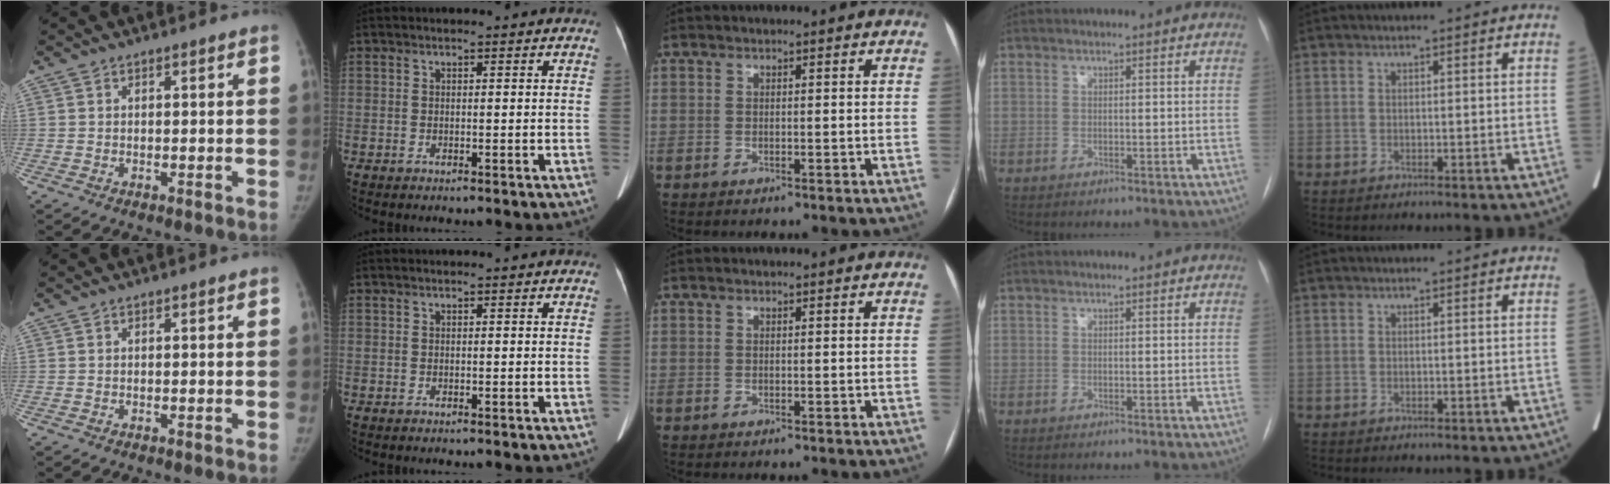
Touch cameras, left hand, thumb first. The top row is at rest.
{}